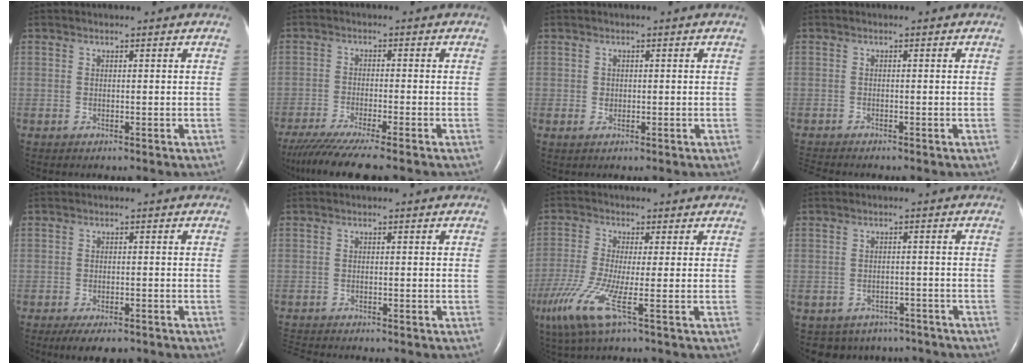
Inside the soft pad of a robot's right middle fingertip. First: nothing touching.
{"total": 10.3, "force": [-8.5, -0.5, 5.8], "torque": [-0.087, -0.033, -0.139]}
{"total": 1.0, "force": [-0.1, 0.8, 0.5], "torque": [-0.014, 0.001, 0.001]}
{"total": 3.0, "force": [-2.8, 0.2, 1.1], "torque": [-0.017, -0.010, -0.045]}
{"total": 4.9, "force": [-3.6, 1.7, 2.8], "torque": [-0.040, -0.007, -0.051]}
{"total": 2.8, "force": [-2.7, 0.0, 0.6], "torque": [-0.012, -0.013, -0.046]}
{"total": 8.2, "force": [-3.6, 0.1, 7.4], "torque": [-0.173, -0.031, -0.075]}
{"total": 7.2, "force": [-5.8, 4.3, 0.6], "torque": [-0.008, 0.010, -0.064]}